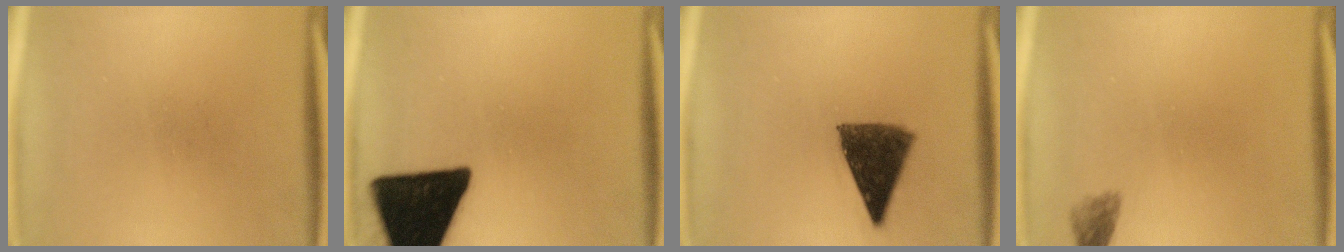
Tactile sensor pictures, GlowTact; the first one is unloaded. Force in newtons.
{"total": 19.1}
{"total": 10.4}
{"total": 1.7}